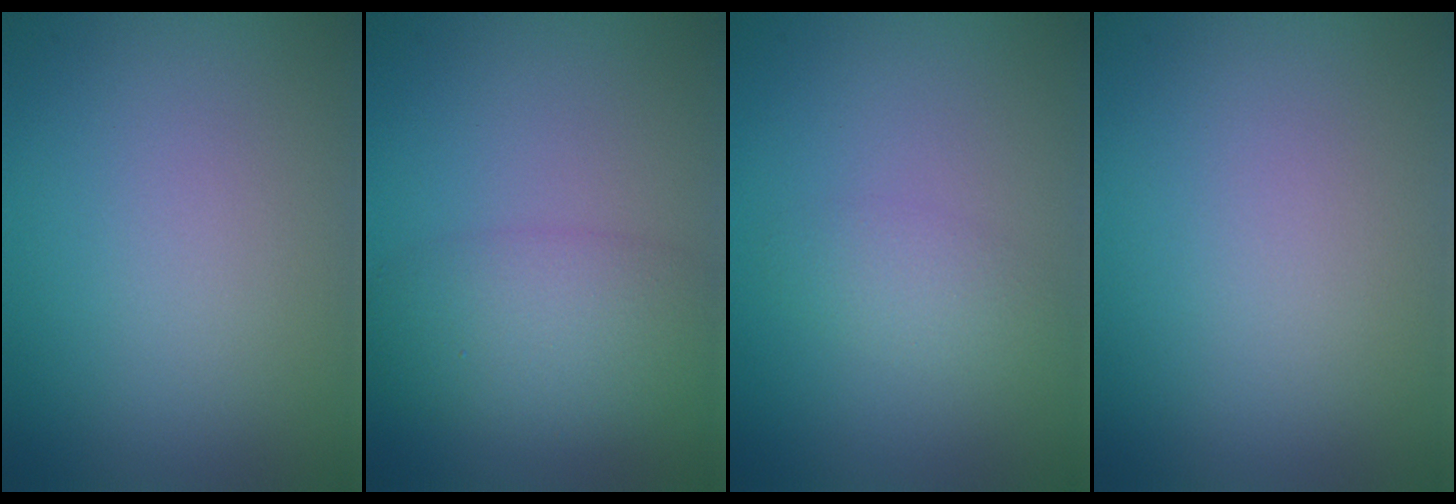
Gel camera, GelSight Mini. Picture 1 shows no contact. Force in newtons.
{"total": 3.6, "press": 3.6, "slide": 0.2}
{"total": 1.9, "press": 1.9, "slide": 0.1}
{"total": 0.0}